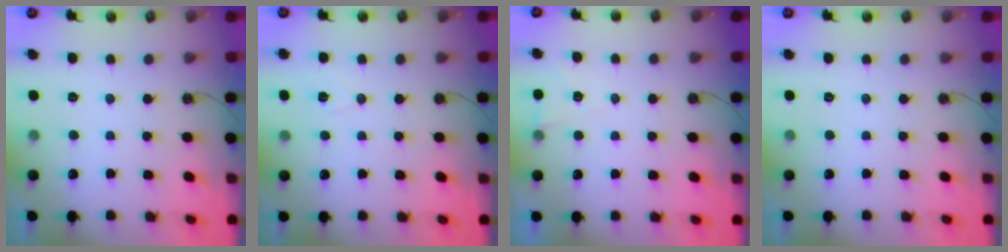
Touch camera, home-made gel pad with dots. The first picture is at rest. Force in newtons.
{"total": 6.0, "press": 4.0, "slide": 4.4}
{"total": 5.0, "press": 2.4, "slide": 4.4}
{"total": 0.0}